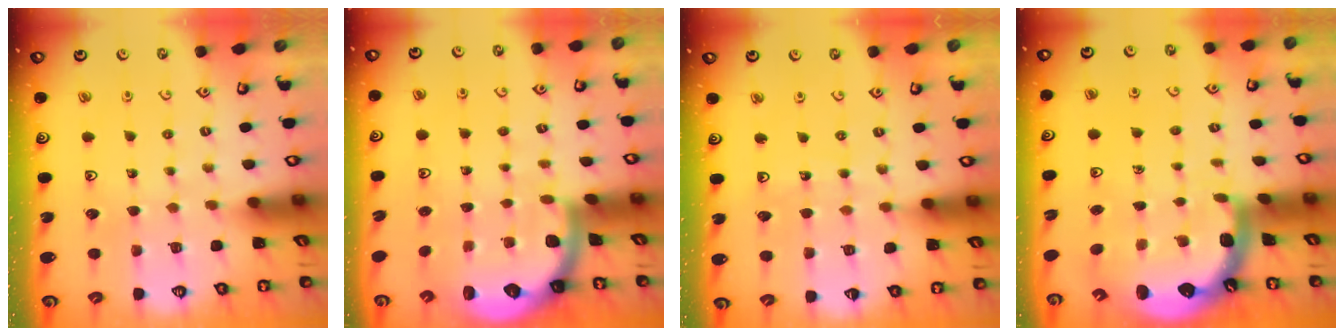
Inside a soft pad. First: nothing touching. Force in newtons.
{"total": 1.6, "press": 1.6, "slide": 0.1}
{"total": 6.2, "press": 5.8, "slide": 2.2}
{"total": 3.4, "press": 2.6, "slide": 2.3}